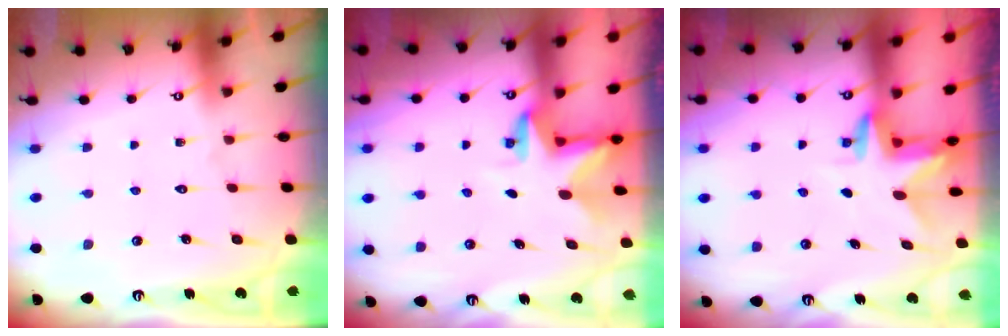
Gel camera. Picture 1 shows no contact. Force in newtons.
{"total": 2.8, "press": 2.8, "slide": 0.1}
{"total": 3.0, "press": 3.0, "slide": 0.2}